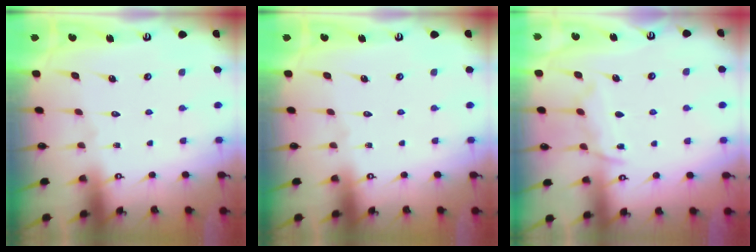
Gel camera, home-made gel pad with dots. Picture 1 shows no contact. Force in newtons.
{"total": 0.0}
{"total": 8.6, "press": 8.6, "slide": 0.9}